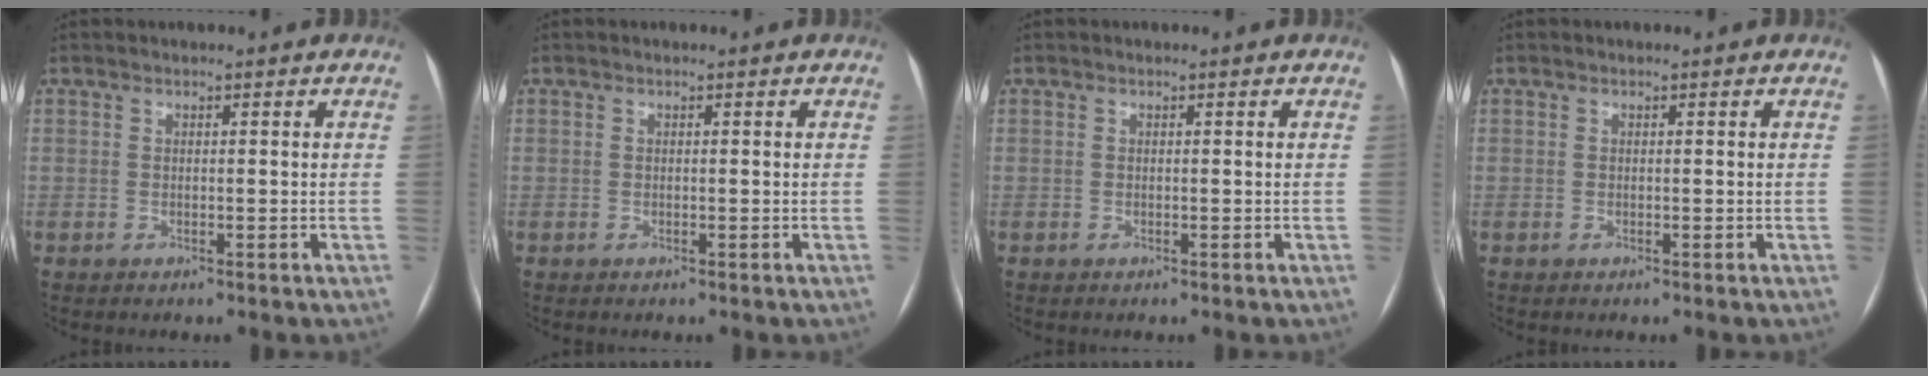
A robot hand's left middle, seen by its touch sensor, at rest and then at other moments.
{"total": 0.0}
{"total": 0.0}
{"total": 0.0}